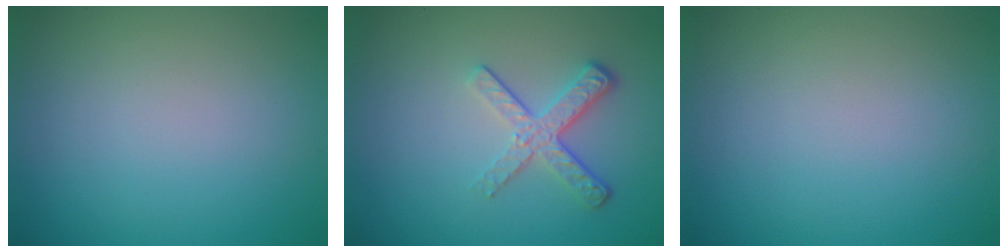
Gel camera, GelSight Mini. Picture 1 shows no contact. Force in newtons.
{"total": 3.5, "press": 2.6, "slide": 2.4}
{"total": 0.0}